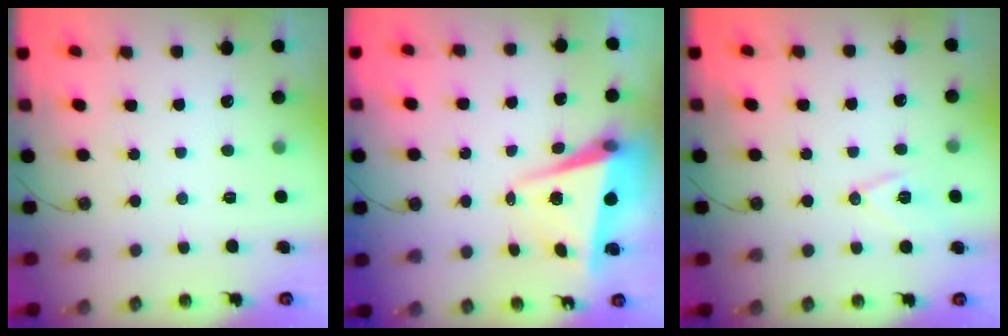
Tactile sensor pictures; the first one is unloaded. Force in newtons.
{"total": 5.9, "press": 5.8, "slide": 0.8}
{"total": 9.3, "press": 8.6, "slide": 3.5}